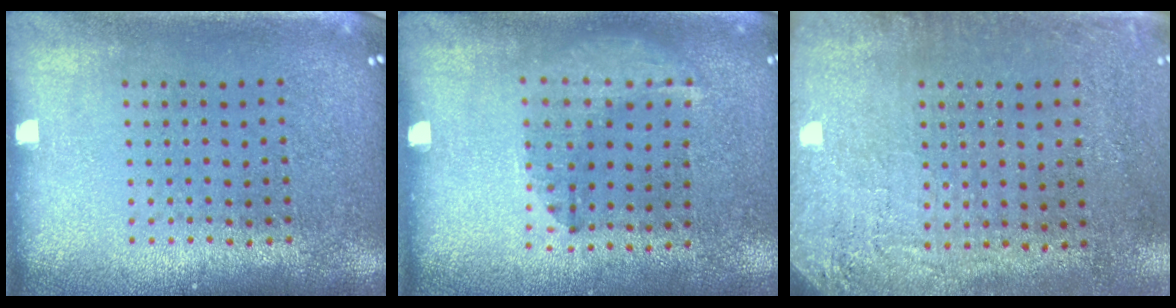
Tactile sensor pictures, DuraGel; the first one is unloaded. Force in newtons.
{"total": 1.4, "press": 0.9, "slide": 1.1}
{"total": 2.7, "press": 2.2, "slide": 1.5}